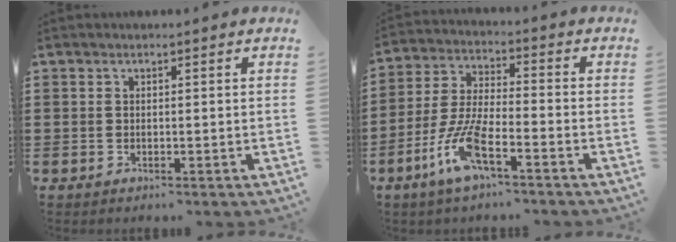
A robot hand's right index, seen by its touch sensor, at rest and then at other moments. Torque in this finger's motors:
{"motor_torque": [2.14, 0.00, 0.72, 0.21]}